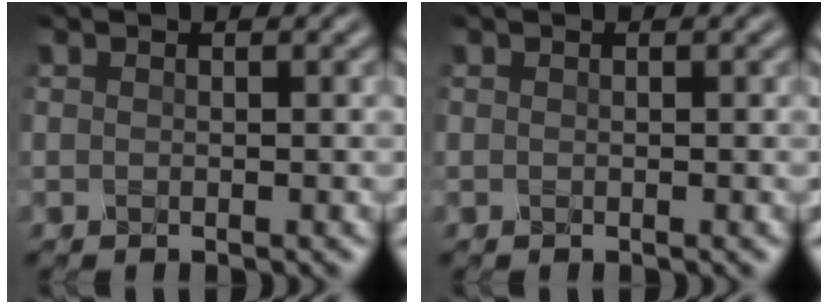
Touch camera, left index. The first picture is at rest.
{"total": 0.0}